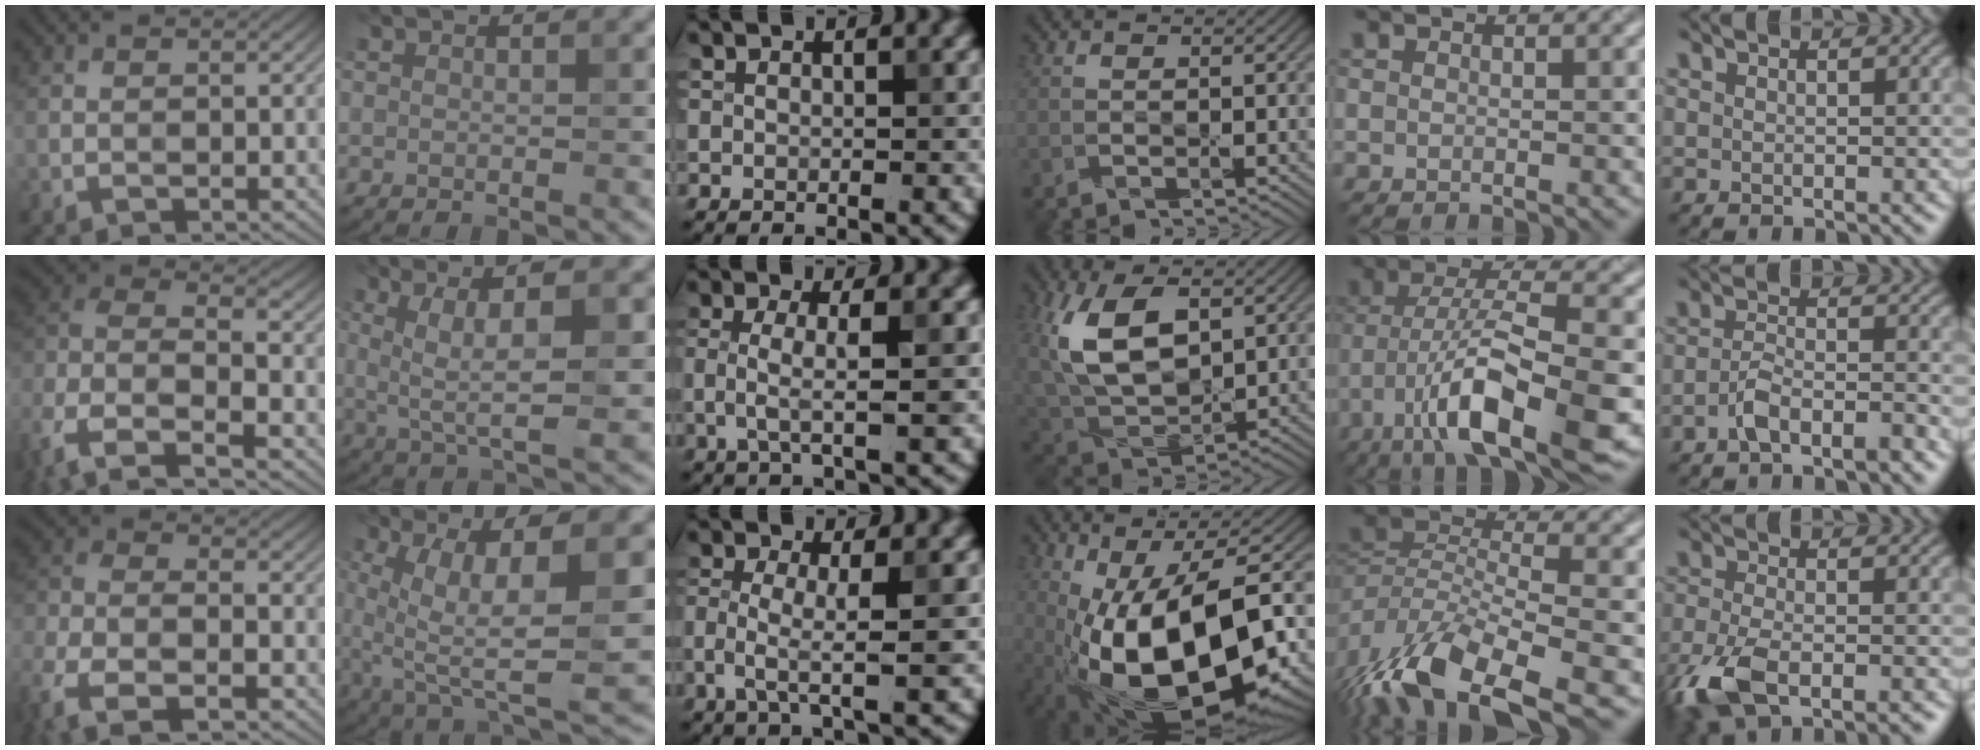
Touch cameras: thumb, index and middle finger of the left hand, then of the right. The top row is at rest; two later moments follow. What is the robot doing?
{"motion": "wipe", "object": "glasses"}